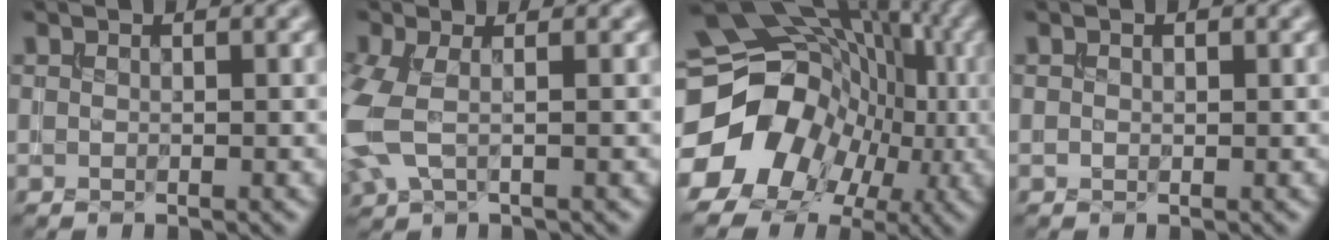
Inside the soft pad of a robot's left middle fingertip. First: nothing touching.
{"total": 4.1, "force": [-0.2, 2.2, 3.5], "torque": [-0.108, -0.005, -0.010]}
{"total": 18.3, "force": [-3.6, 15.3, 9.3], "torque": [-0.171, -0.015, -0.071]}
{"total": 0.7, "force": [0.2, 0.4, 0.4], "torque": [-0.008, 0.000, 0.002]}